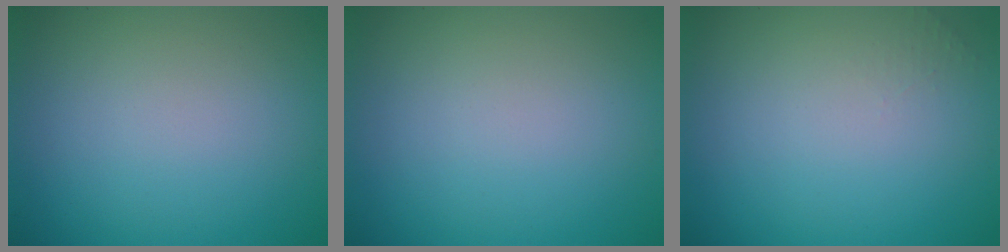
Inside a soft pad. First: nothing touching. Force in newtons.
{"total": 0.0}
{"total": 0.7, "press": 0.7, "slide": 0.1}